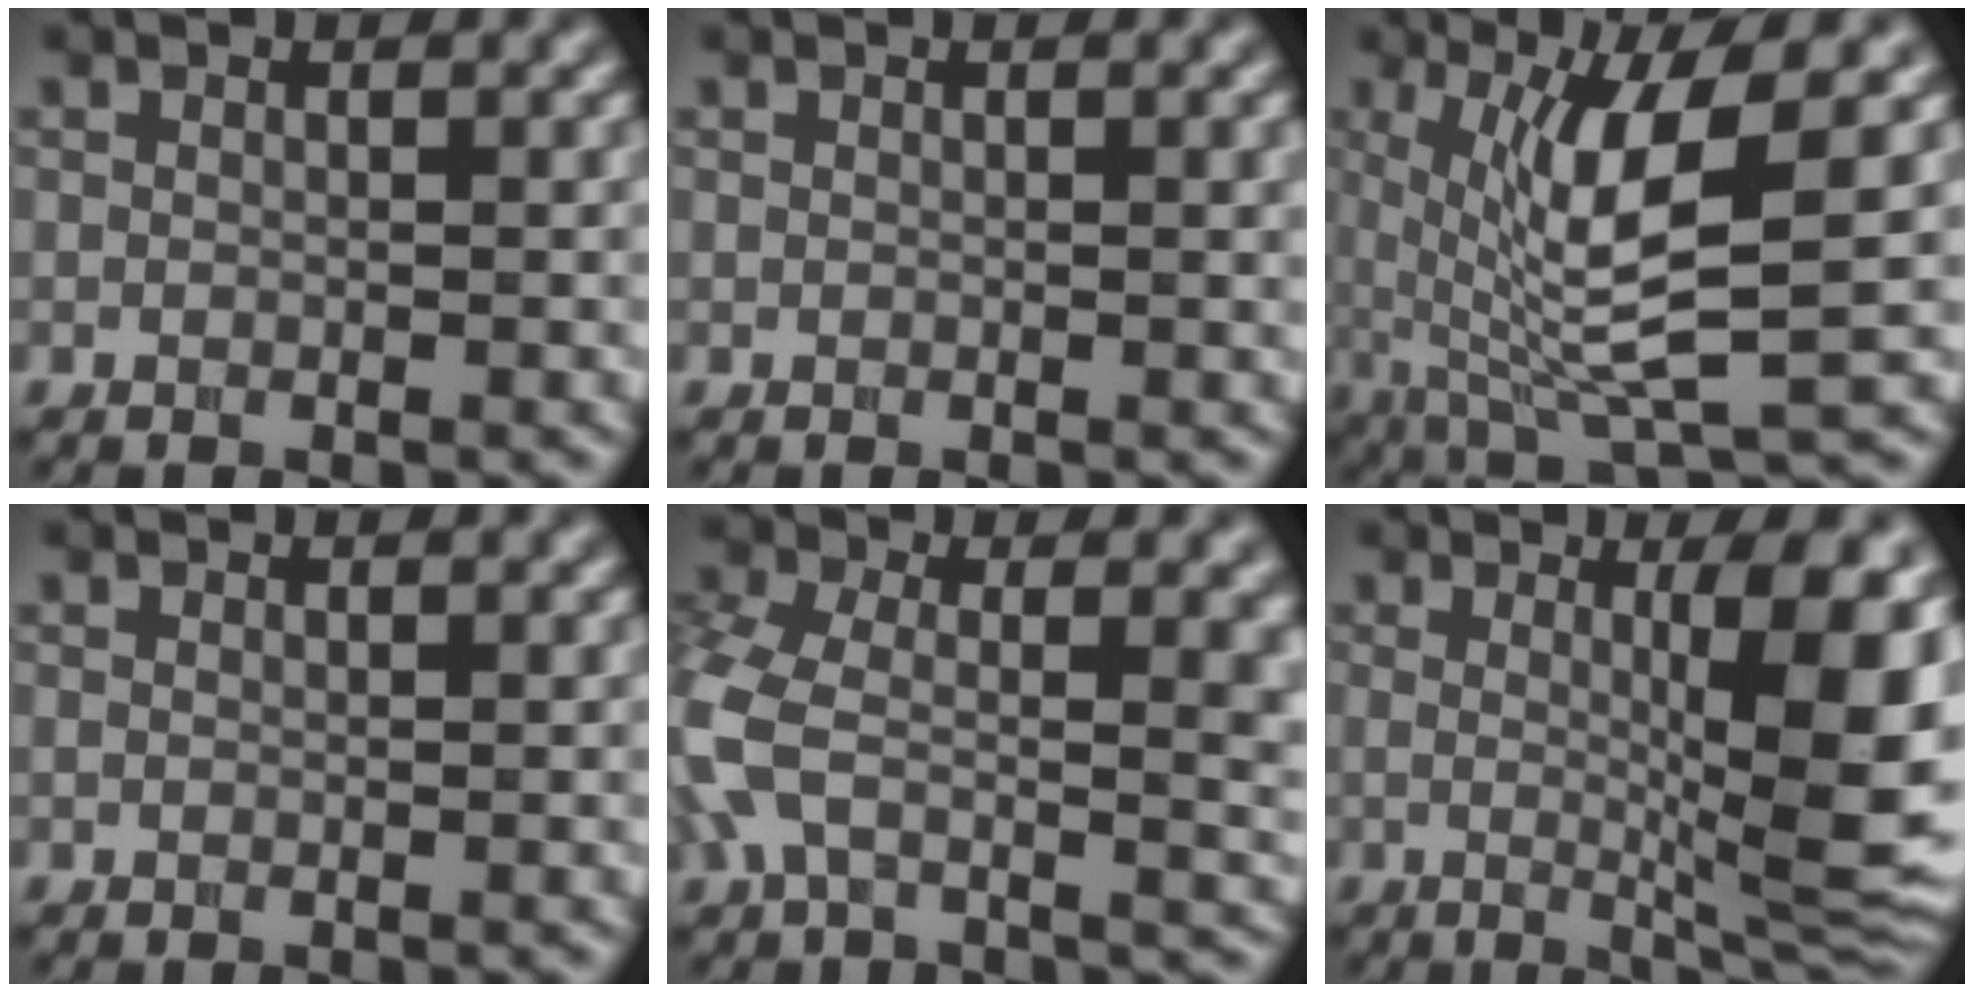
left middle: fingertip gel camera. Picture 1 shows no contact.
{"total": 1.1, "force": [0.4, 0.4, 0.9], "torque": [-0.010, 0.003, 0.006]}
{"total": 8.2, "force": [0.8, 1.8, 8.0], "torque": [-0.154, -0.008, 0.030]}
{"total": 0.0}
{"total": 10.3, "force": [-0.9, 5.2, 8.8], "torque": [-0.226, -0.019, -0.011]}
{"total": 10.2, "force": [0.5, 2.0, 10.0], "torque": [-0.128, -0.011, 0.022]}